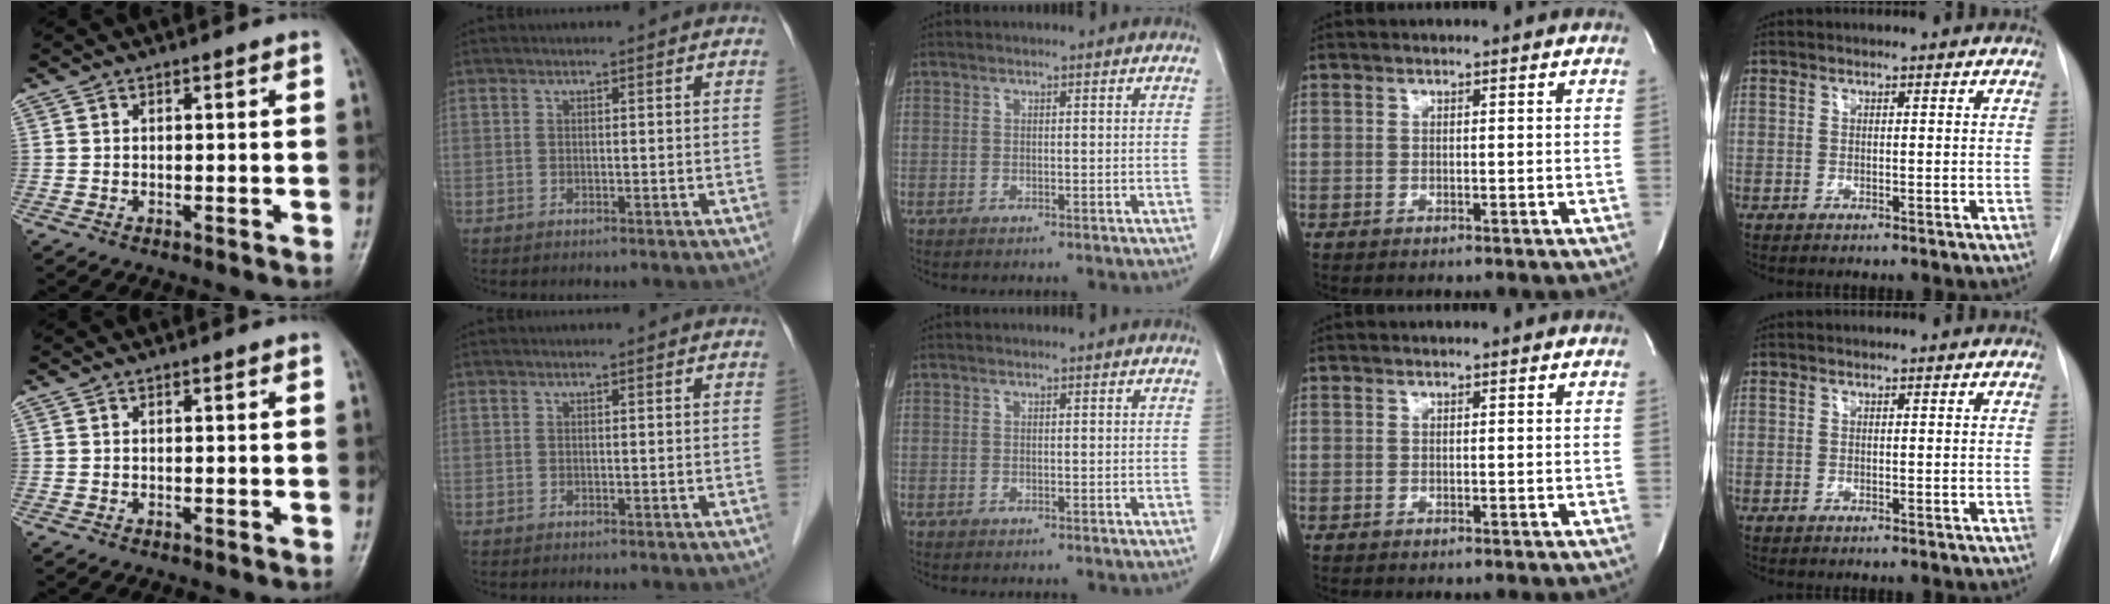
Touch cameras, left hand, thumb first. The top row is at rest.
{}